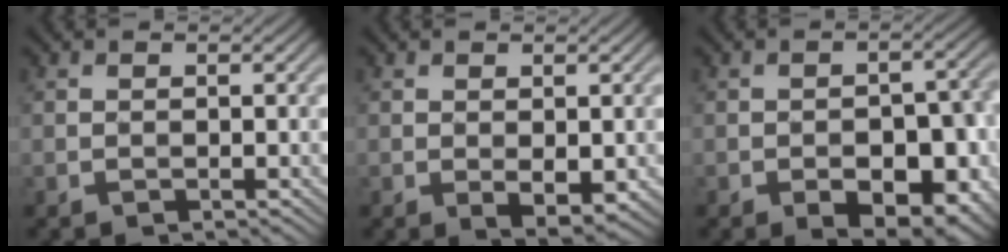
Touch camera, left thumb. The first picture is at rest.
{"total": 2.6, "force": [-0.4, 1.2, 2.2], "torque": [-0.040, -0.007, -0.002]}
{"total": 10.2, "force": [-4.9, 5.2, 7.2], "torque": [-0.088, 0.004, -0.059]}